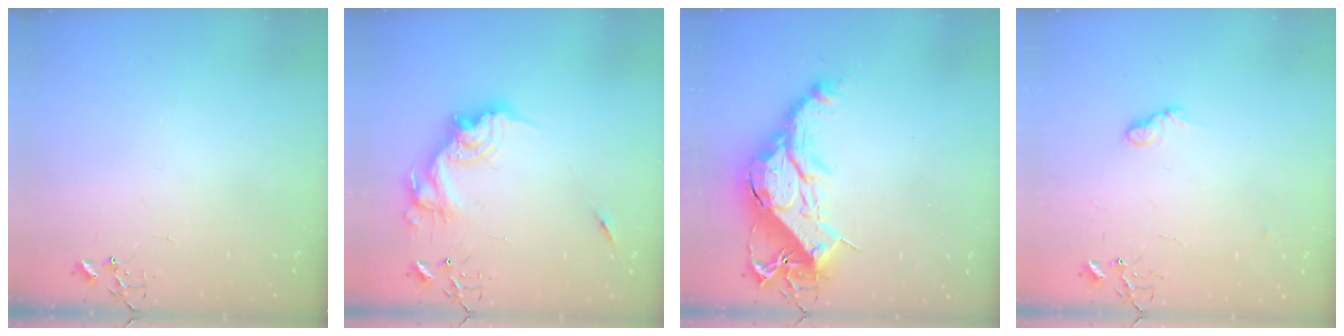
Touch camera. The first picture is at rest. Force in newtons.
{"total": 17.5, "press": 17.4, "slide": 1.9}
{"total": 19.8, "press": 19.8, "slide": 1.2}
{"total": 7.6, "press": 7.6, "slide": 0.5}